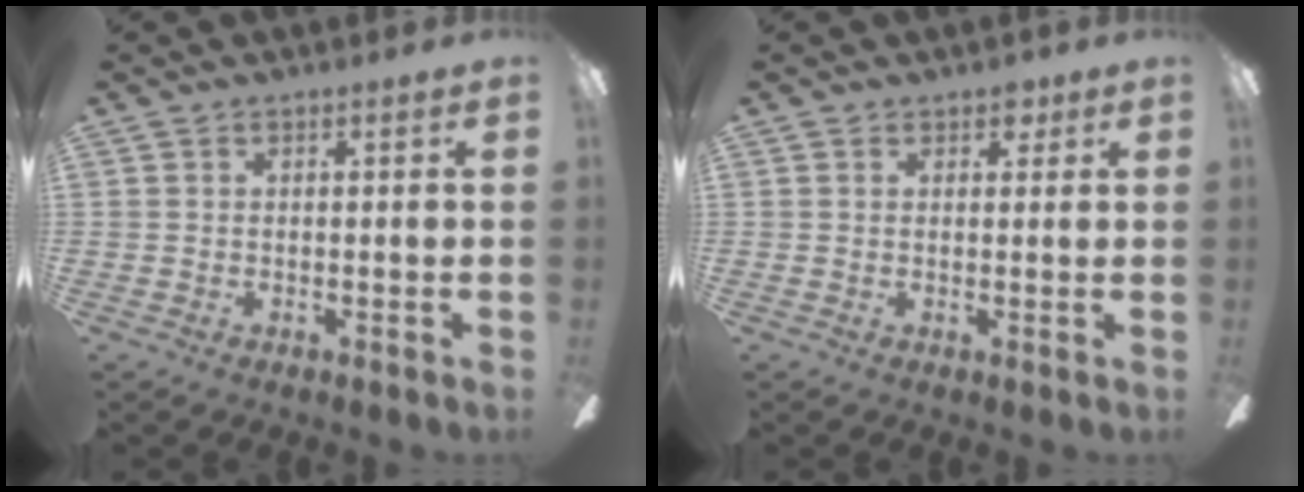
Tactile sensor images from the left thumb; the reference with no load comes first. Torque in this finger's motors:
{"motor_torque": [0.31, 0.03, 0.61, -0.12, 0.00]}